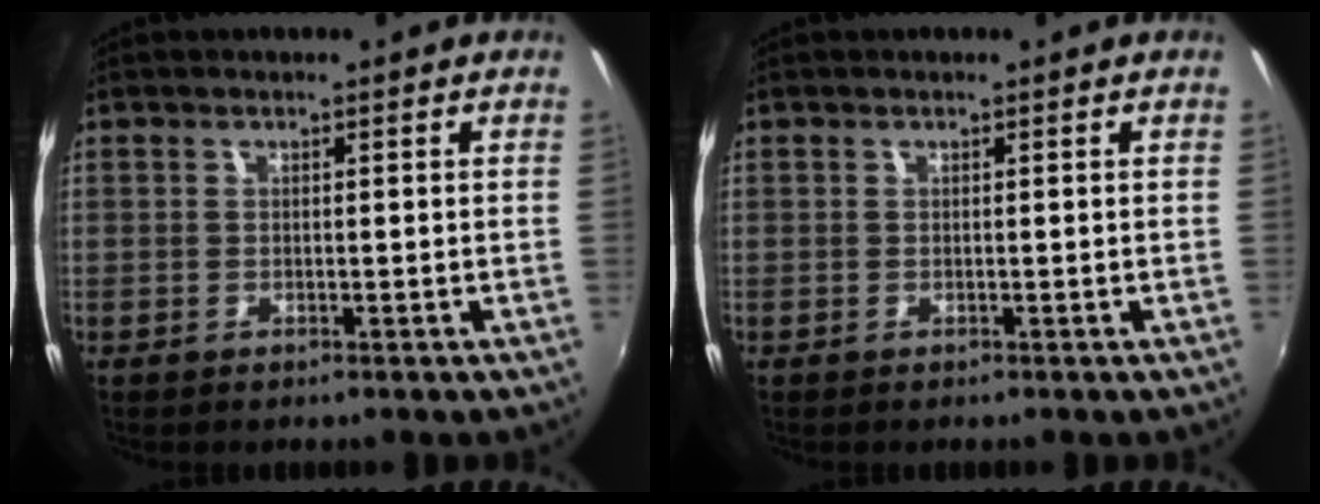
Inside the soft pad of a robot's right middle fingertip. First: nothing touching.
{"total": 0.0}